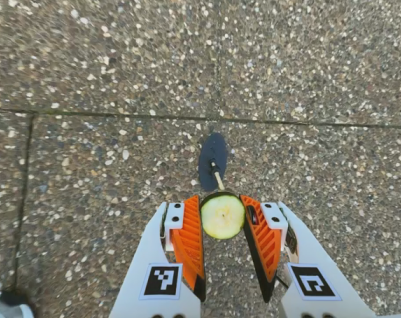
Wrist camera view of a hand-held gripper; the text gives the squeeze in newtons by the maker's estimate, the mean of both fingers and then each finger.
{"total": 8.7, "left": 8.1, "right": 9.4}